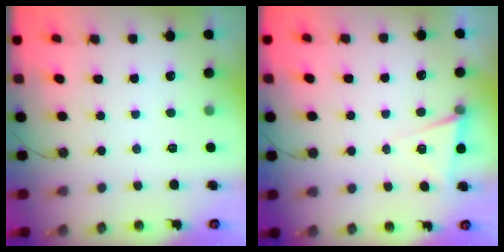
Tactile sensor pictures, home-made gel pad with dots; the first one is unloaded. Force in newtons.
{"total": 5.3, "press": 3.6, "slide": 3.8}